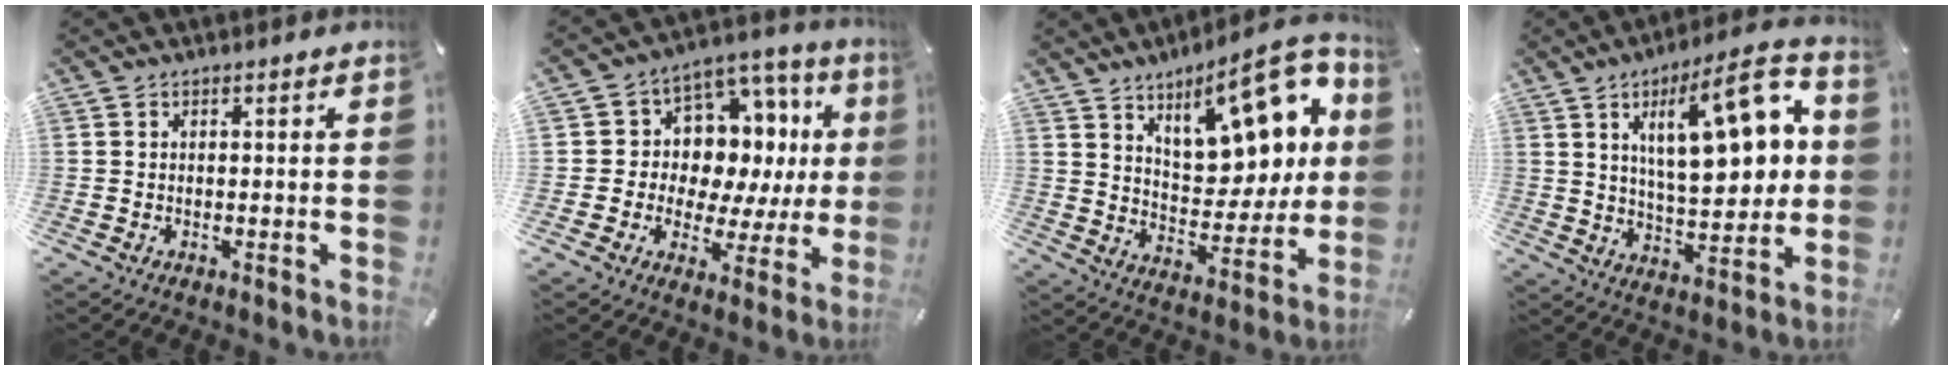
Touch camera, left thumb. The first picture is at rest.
{"total": 9.7, "force": [3.0, 8.3, 3.9], "torque": [-0.049, -0.056, 0.056]}
{"total": 20.0, "force": [10.8, 9.6, 13.8], "torque": [-0.183, -0.065, 0.181]}
{"total": 20.3, "force": [6.7, 8.4, 17.3], "torque": [-0.245, -0.020, 0.100]}